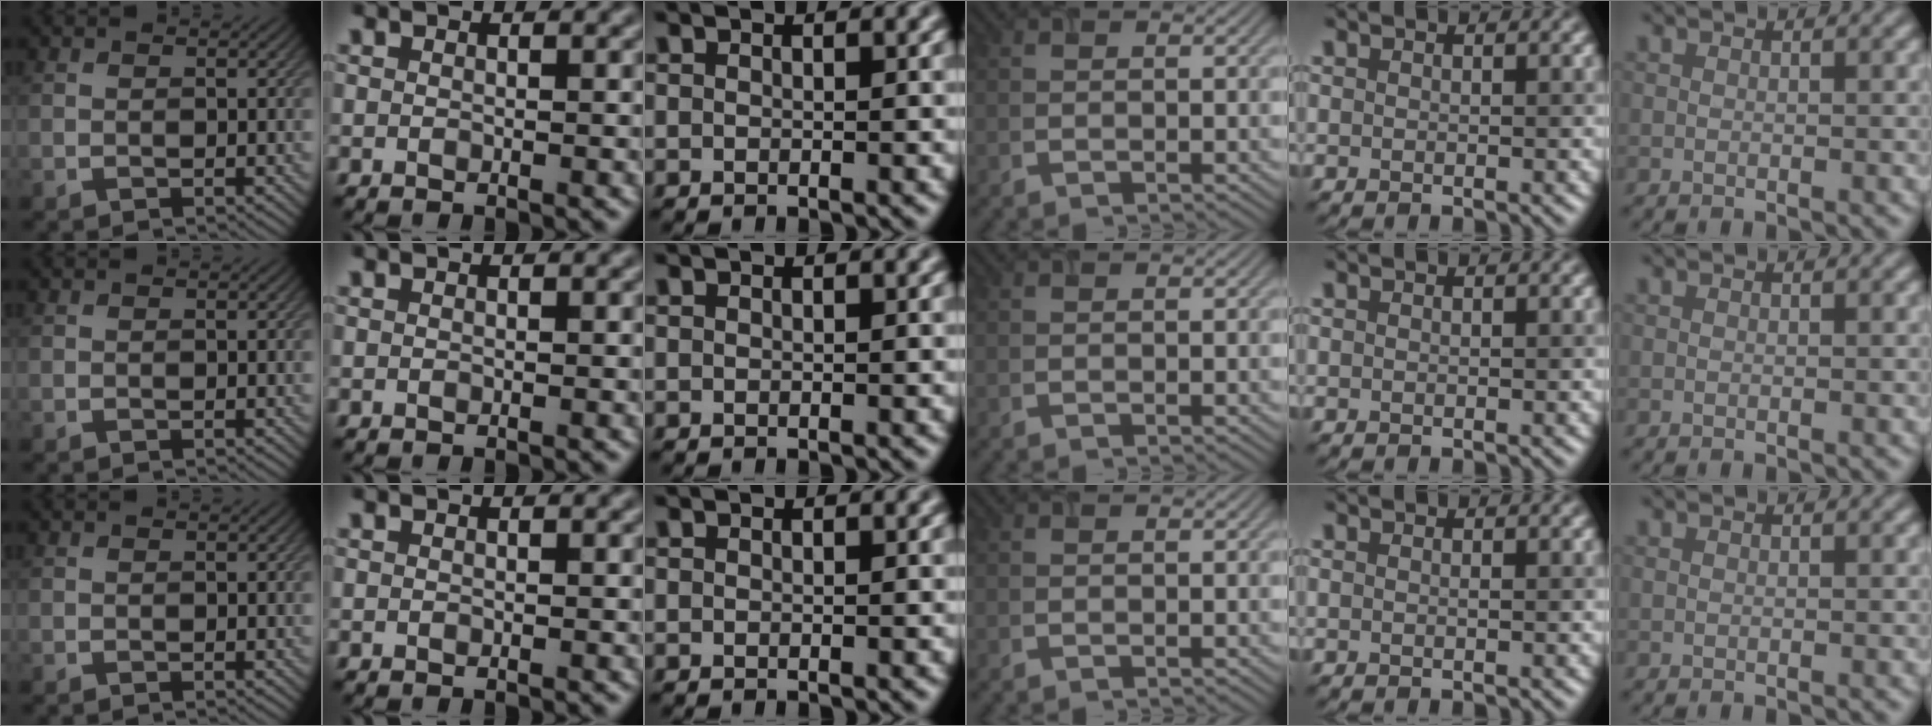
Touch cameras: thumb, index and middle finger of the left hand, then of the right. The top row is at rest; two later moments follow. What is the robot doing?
{"motion": "close", "object": "airpods case & airpods"}